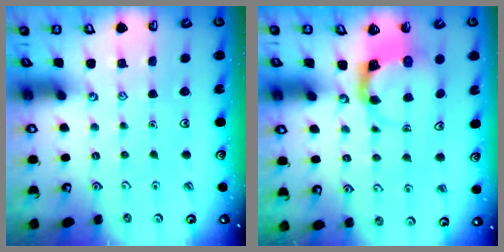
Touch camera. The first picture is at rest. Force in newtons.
{"total": 3.9, "press": 3.9, "slide": 0.6}